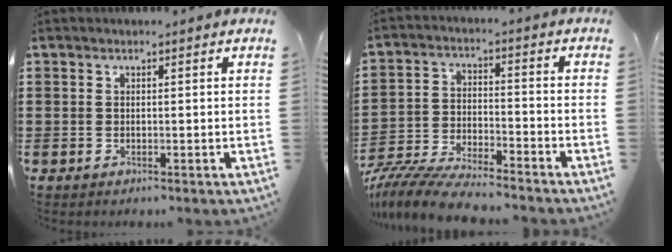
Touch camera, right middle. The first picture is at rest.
{"total": 7.7, "force": [-7.4, 0.5, 2.0], "torque": [-0.041, 0.004, -0.146]}